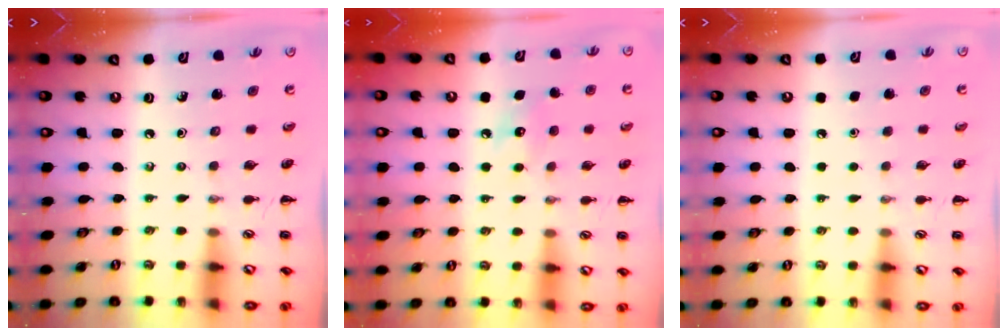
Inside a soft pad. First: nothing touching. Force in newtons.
{"total": 7.6, "press": 7.3, "slide": 2.2}
{"total": 1.6, "press": 1.6, "slide": 0.1}